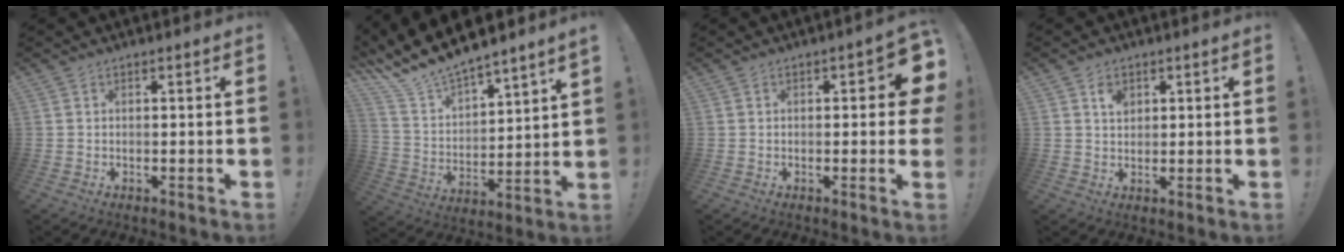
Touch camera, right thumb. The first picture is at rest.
{"total": 10.1, "force": [9.9, 0.7, 1.8], "torque": [-0.066, -0.102, 0.177]}
{"total": 4.6, "force": [0.6, 2.1, 4.0], "torque": [-0.040, -0.002, 0.008]}
{"total": 3.4, "force": [1.8, 2.3, 1.7], "torque": [-0.011, -0.010, 0.027]}